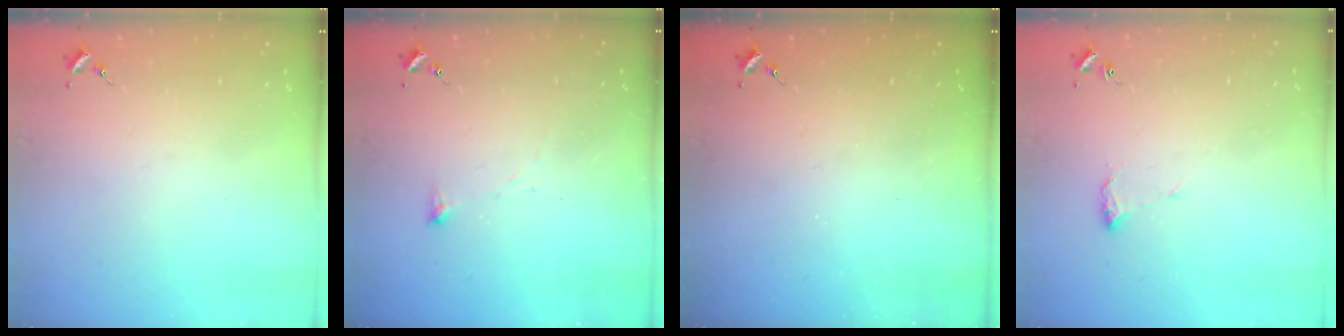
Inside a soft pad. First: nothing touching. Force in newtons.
{"total": 3.3, "press": 3.3, "slide": 0.3}
{"total": 0.0}
{"total": 7.0, "press": 7.0, "slide": 0.8}